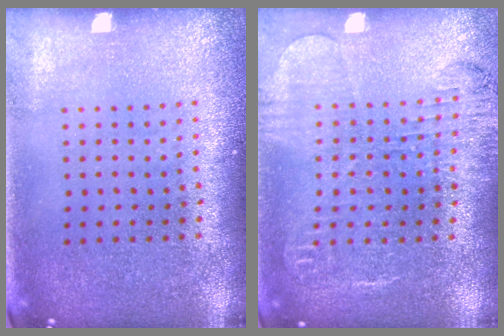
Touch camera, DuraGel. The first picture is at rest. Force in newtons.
{"total": 1.8, "press": 1.7, "slide": 0.5}